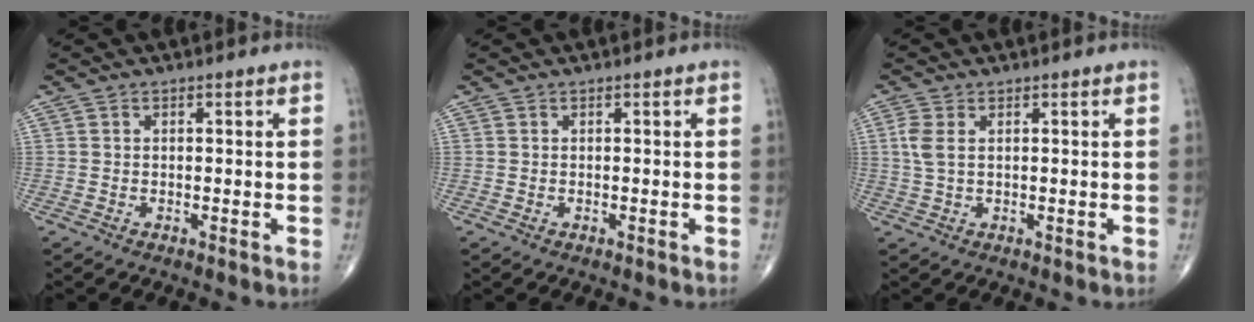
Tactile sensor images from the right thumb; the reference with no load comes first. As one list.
[{"total": 0.0}, {"total": 3.5, "force": [0.9, 1.8, 2.8], "torque": [-0.079, 0.005, 0.020]}]